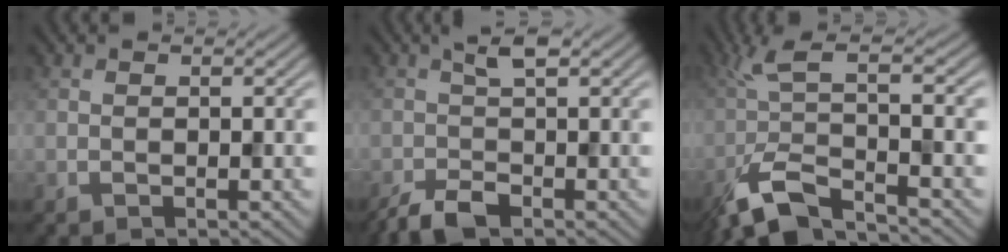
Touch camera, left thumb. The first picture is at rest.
{"total": 3.8, "force": [-1.7, 1.2, 3.1], "torque": [-0.066, 0.000, -0.038]}
{"total": 10.0, "force": [-4.7, 2.7, 8.4], "torque": [-0.162, -0.006, -0.101]}